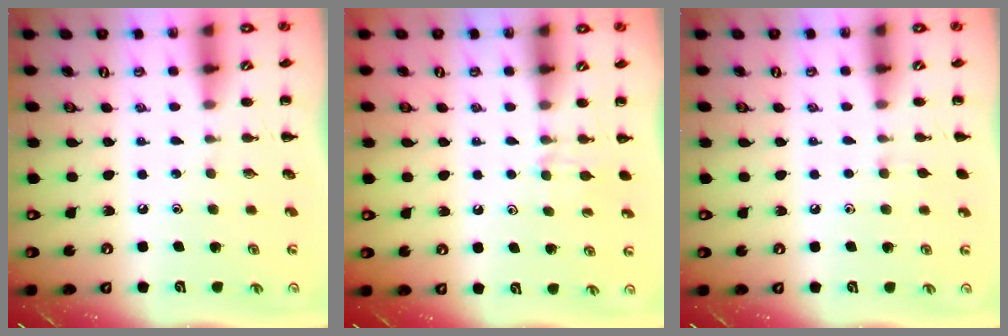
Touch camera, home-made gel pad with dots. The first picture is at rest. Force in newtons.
{"total": 4.4, "press": 4.1, "slide": 1.7}
{"total": 3.3, "press": 3.0, "slide": 1.5}